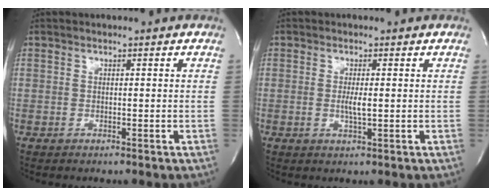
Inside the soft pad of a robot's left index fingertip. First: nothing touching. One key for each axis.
{"total": 2.1, "fx": -0.3, "fy": 0.2, "fz": 2.1, "tx": -0.046, "ty": -0.008, "tz": -0.004}